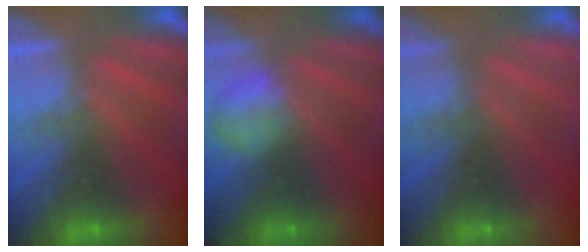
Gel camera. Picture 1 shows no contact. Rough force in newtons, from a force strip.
{"total": 2.2}
{"total": 3.0}